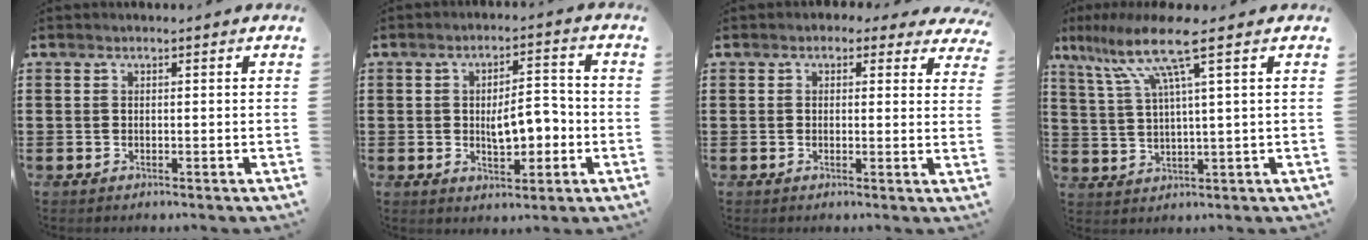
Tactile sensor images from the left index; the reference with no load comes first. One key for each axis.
{"total": 6.8, "fx": -1.0, "fy": 3.2, "fz": 5.9, "tx": -0.083, "ty": -0.001, "tz": -0.025}
{"total": 1.8, "fx": 1.1, "fy": 1.2, "fz": 0.8, "tx": -0.015, "ty": 0.006, "tz": 0.018}
{"total": 10.4, "fx": 5.3, "fy": 0.6, "fz": 8.9, "tx": -0.200, "ty": -0.012, "tz": 0.084}